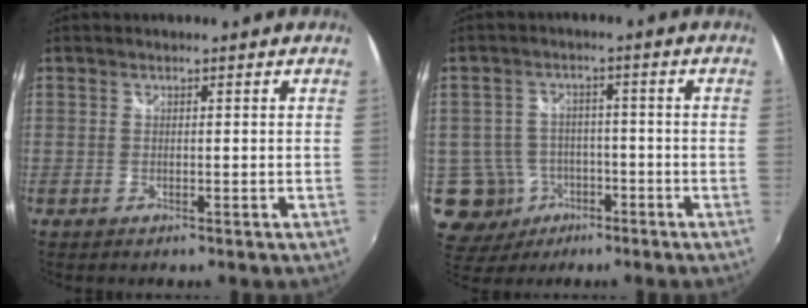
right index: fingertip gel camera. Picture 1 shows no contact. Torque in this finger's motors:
{"motor_torque": [-0.39, 0.22, -0.78, -0.21]}